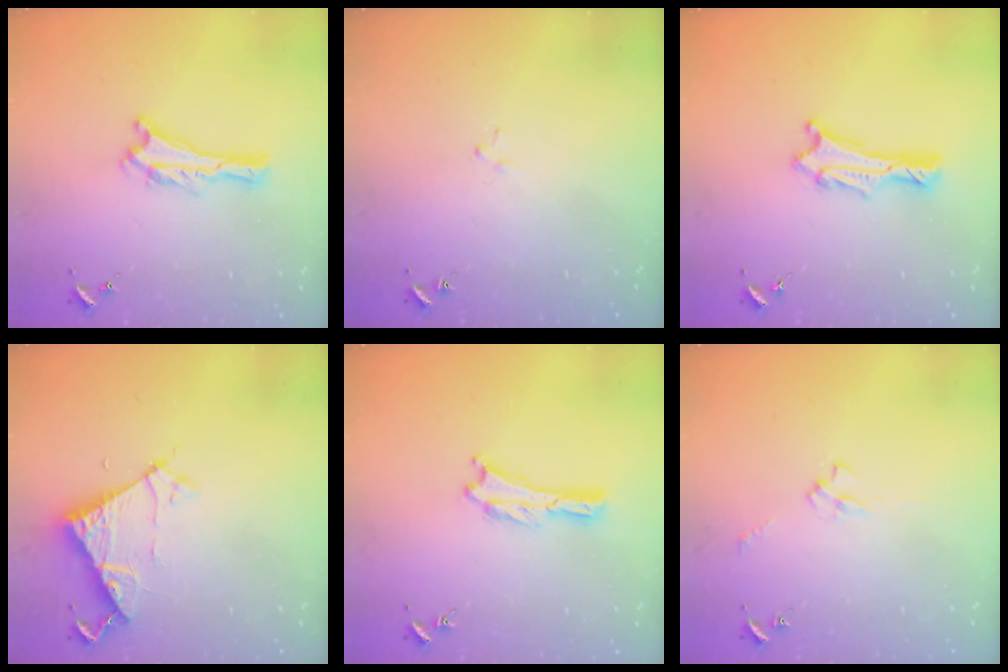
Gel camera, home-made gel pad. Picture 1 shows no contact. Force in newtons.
{"total": 1.5, "press": 1.5, "slide": 0.2}
{"total": 1.3, "press": 1.2, "slide": 0.1}
{"total": 6.4, "press": 6.4, "slide": 0.4}
{"total": 0.0}
{"total": 2.4, "press": 2.4, "slide": 0.4}